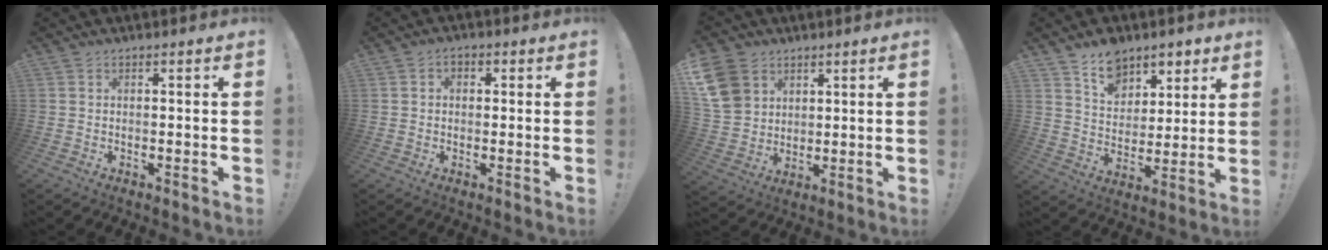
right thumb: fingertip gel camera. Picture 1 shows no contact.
{"total": 2.1, "force": [-0.3, 1.7, 1.3], "torque": [-0.016, 0.008, -0.008]}
{"total": 11.4, "force": [5.6, 8.8, 4.6], "torque": [-0.085, -0.031, 0.113]}
{"total": 11.7, "force": [8.1, 7.8, 3.4], "torque": [-0.052, -0.057, 0.157]}